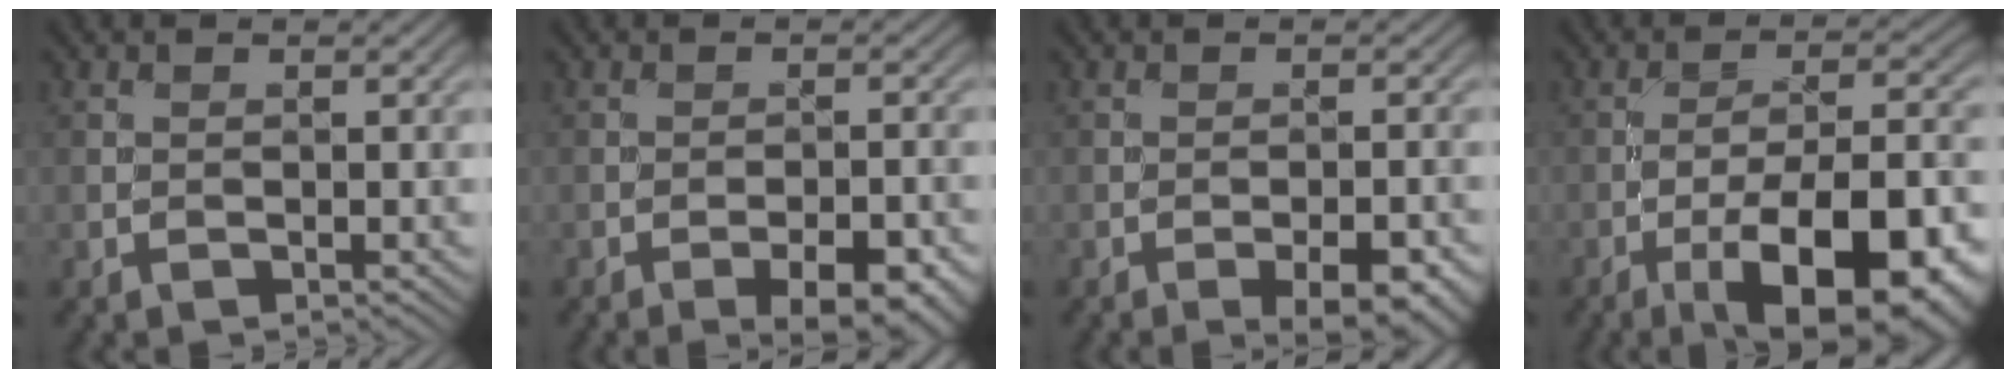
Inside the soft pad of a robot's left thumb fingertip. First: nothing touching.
{"total": 6.5, "force": [-3.8, 2.1, 4.8], "torque": [-0.076, 0.005, -0.044]}
{"total": 5.9, "force": [-3.4, 2.0, 4.5], "torque": [-0.071, 0.004, -0.035]}
{"total": 15.2, "force": [-7.5, 5.1, 12.1], "torque": [-0.172, 0.003, -0.114]}